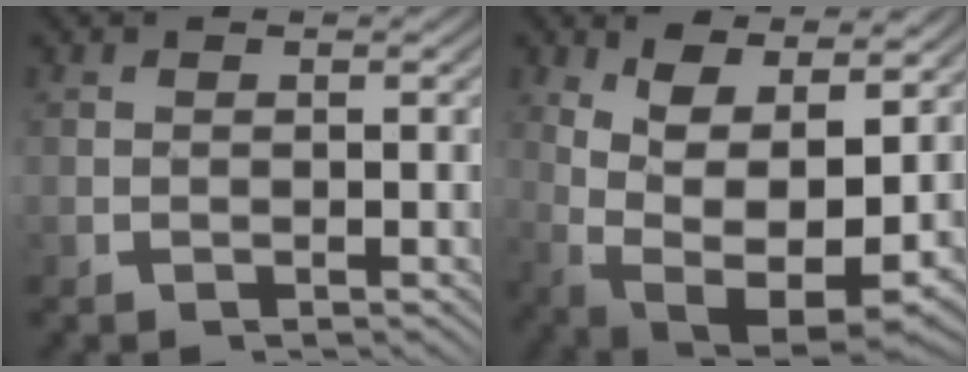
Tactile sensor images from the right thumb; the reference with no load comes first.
{"total": 12.4, "force": [-0.2, 8.0, 9.4], "torque": [-0.212, -0.069, 0.027]}